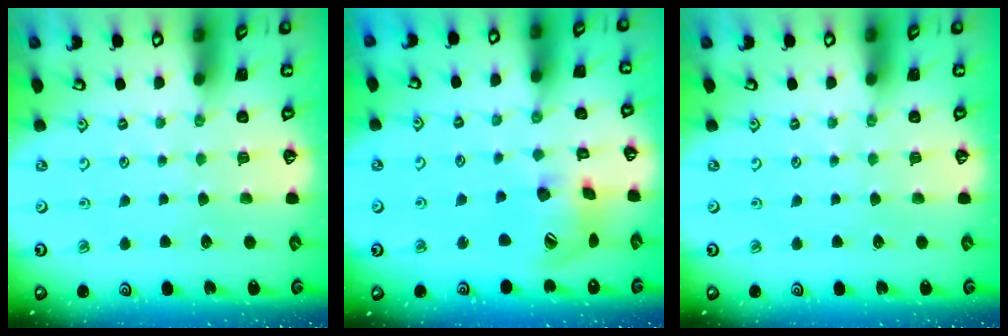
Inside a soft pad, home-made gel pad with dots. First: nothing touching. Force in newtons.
{"total": 16.3, "press": 16.1, "slide": 2.1}
{"total": 0.0}